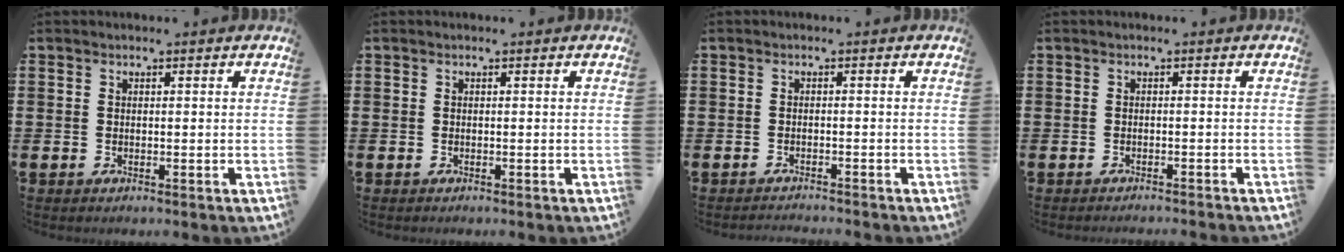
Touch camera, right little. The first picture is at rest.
{"total": 0.0}
{"total": 1.0, "force": [-1.0, -0.1, 0.0], "torque": [-0.001, 0.001, -0.021]}
{"total": 0.7, "force": [-0.7, -0.2, 0.0], "torque": [0.001, 0.001, -0.015]}